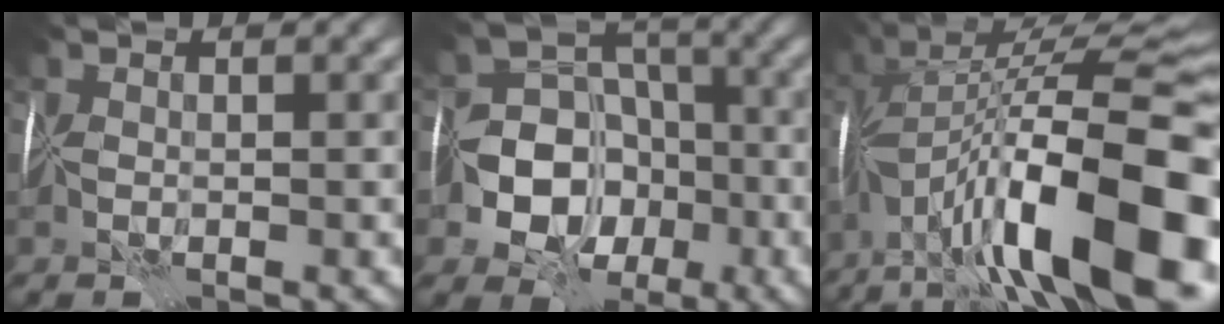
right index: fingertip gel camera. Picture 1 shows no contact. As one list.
[{"total": 10.0, "force": [-3.5, 8.5, 4.1], "torque": [-0.055, -0.007, -0.097]}, {"total": 17.9, "force": [-5.9, 5.7, 15.9], "torque": [-0.256, 0.033, -0.114]}]